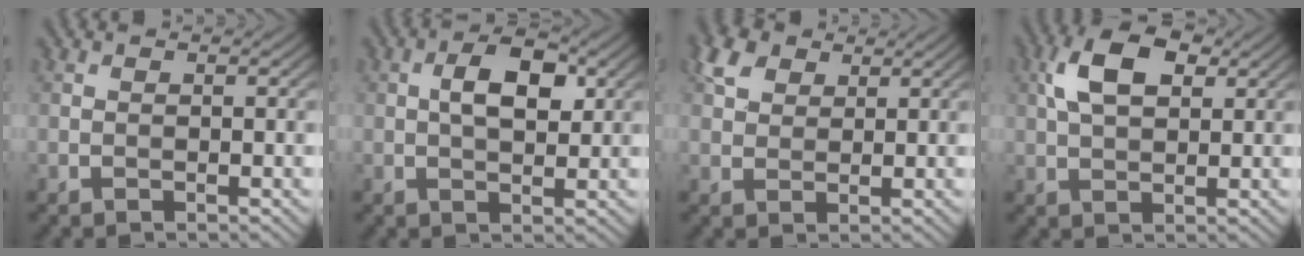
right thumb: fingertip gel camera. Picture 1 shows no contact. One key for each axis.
{"total": 5.5, "fx": 1.2, "fy": 2.8, "fz": 4.7, "tx": -0.083, "ty": 0.007, "tz": 0.018}
{"total": 4.5, "fx": 2.4, "fy": 3.1, "fz": 2.3, "tx": -0.056, "ty": 0.010, "tz": 0.047}
{"total": 7.6, "fx": 2.6, "fy": 4.2, "fz": 5.7, "tx": -0.119, "ty": 0.013, "tz": 0.042}